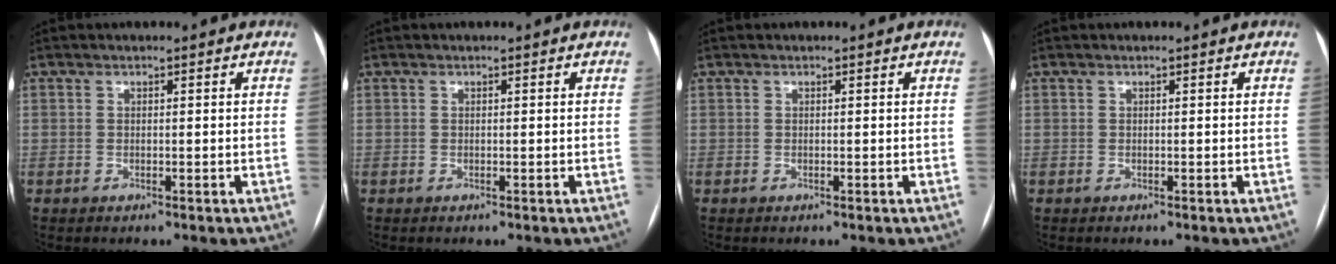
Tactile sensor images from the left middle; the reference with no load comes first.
{"total": 0.0}
{"total": 0.0}
{"total": 0.0}